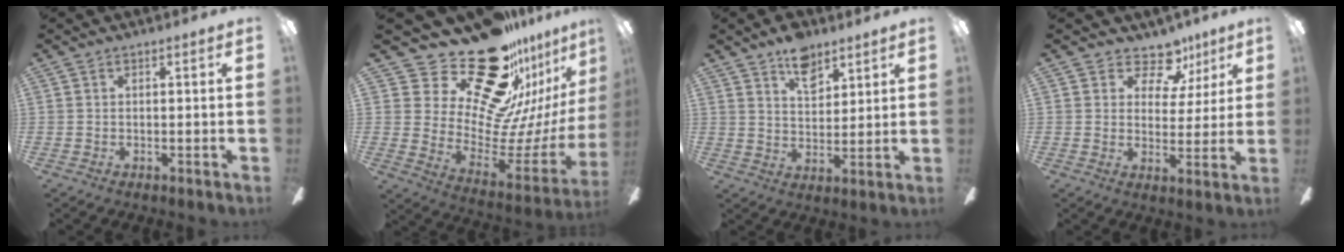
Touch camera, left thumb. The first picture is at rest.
{"total": 29.3, "force": [21.3, 13.3, 15.1], "torque": [-0.224, -0.169, 0.406]}
{"total": 8.8, "force": [6.0, 4.8, 4.3], "torque": [-0.052, -0.027, 0.105]}
{"total": 9.7, "force": [6.7, 5.9, 3.9], "torque": [-0.051, -0.043, 0.120]}